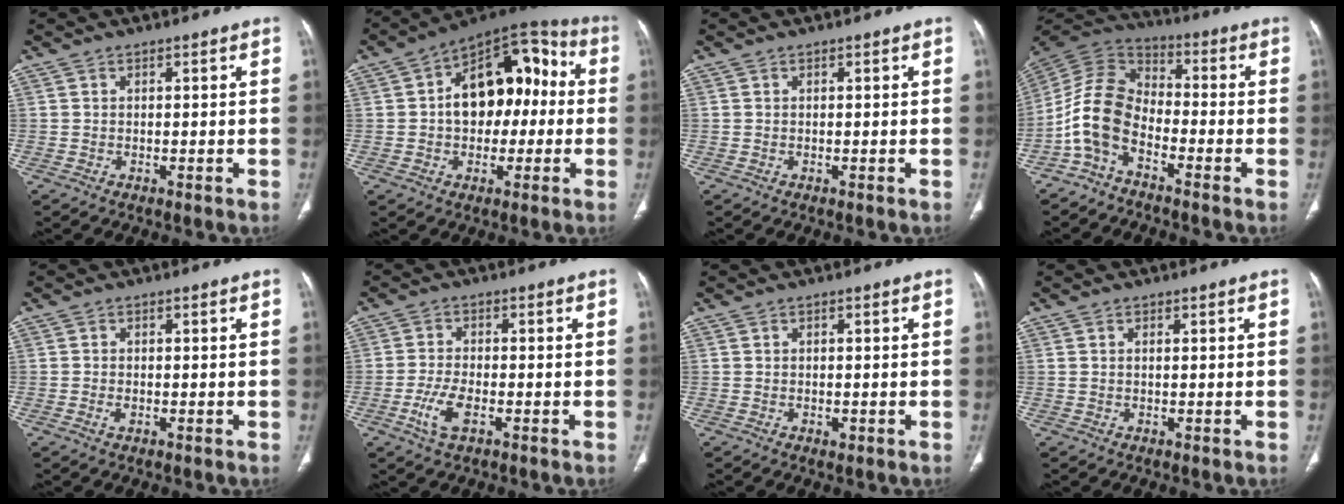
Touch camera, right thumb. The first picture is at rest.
{"total": 17.3, "force": [0.5, 11.2, 13.2], "torque": [-0.144, 0.050, 0.001]}
{"total": 0.0}
{"total": 10.5, "force": [-4.7, 6.3, 7.0], "torque": [-0.141, 0.059, -0.108]}
{"total": 1.2, "force": [-0.5, 0.8, 0.9], "torque": [-0.019, 0.001, -0.009]}
{"total": 5.4, "force": [-2.2, 2.4, 4.3], "torque": [-0.097, 0.007, -0.042]}
{"total": 1.0, "force": [-0.3, 0.7, 0.6], "torque": [-0.007, -0.001, -0.003]}
{"total": 0.6, "force": [0.1, 0.3, 0.5], "torque": [-0.021, 0.006, 0.006]}